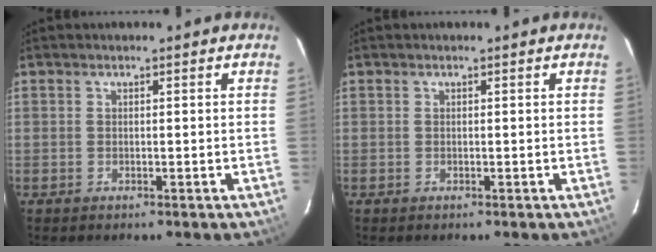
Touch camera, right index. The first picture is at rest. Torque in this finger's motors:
{"motor_torque": [0.00, 0.00, 0.02, 0.01]}